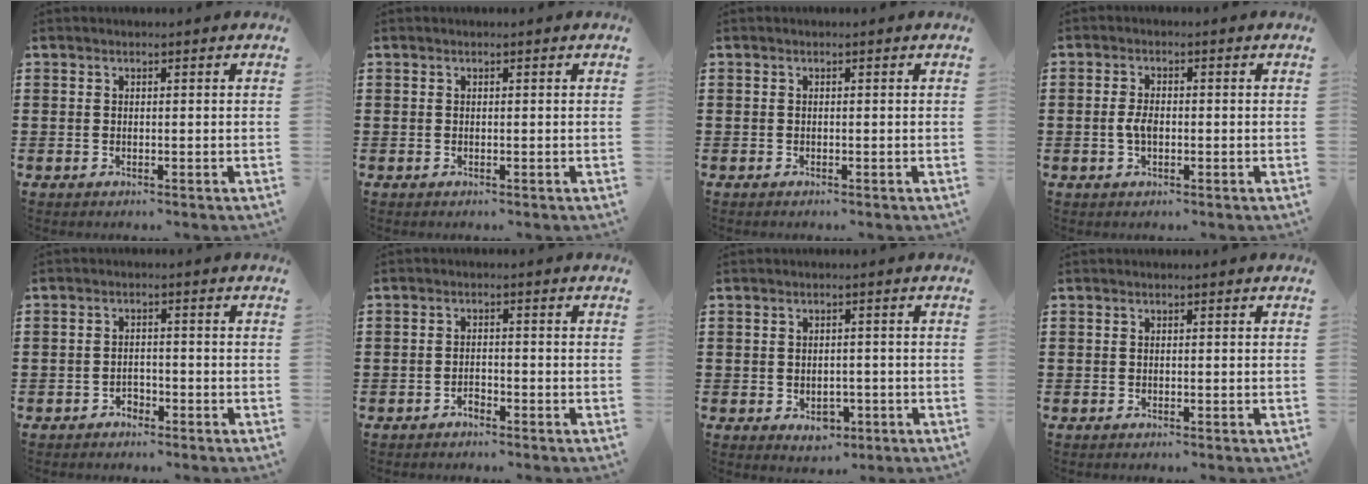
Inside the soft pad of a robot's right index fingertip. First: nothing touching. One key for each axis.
{"total": 0.0}
{"total": 0.0}
{"total": 2.9, "fx": -0.4, "fy": 1.3, "fz": 2.5, "tx": -0.065, "ty": -0.006, "tz": -0.011}
{"total": 1.6, "fx": -1.4, "fy": 0.8, "fz": 0.3, "tx": -0.012, "ty": -0.002, "tz": -0.030}
{"total": 1.5, "fx": -1.3, "fy": 0.5, "fz": 0.6, "tx": -0.015, "ty": -0.001, "tz": -0.026}
{"total": 2.7, "fx": -1.0, "fy": 1.9, "fz": 1.7, "tx": -0.026, "ty": 0.000, "tz": -0.021}
{"total": 0.0}